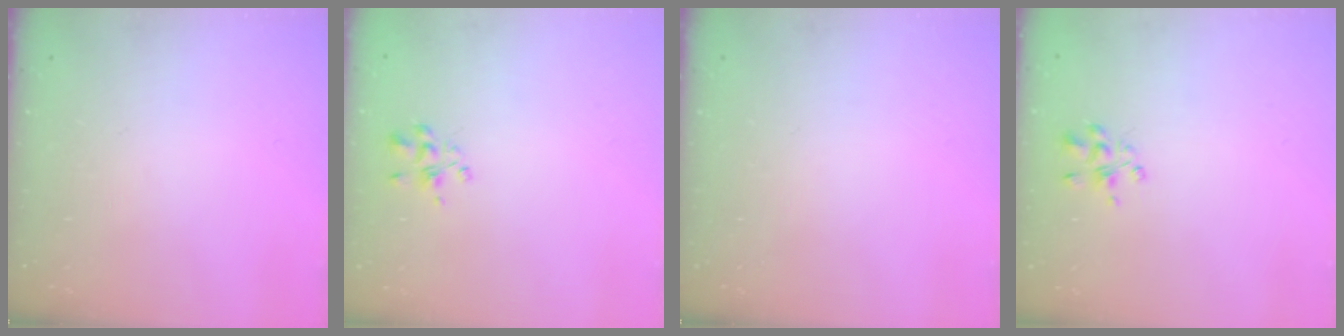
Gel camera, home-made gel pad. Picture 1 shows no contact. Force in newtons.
{"total": 3.2, "press": 3.2, "slide": 0.5}
{"total": 0.0}
{"total": 3.9, "press": 3.7, "slide": 1.2}